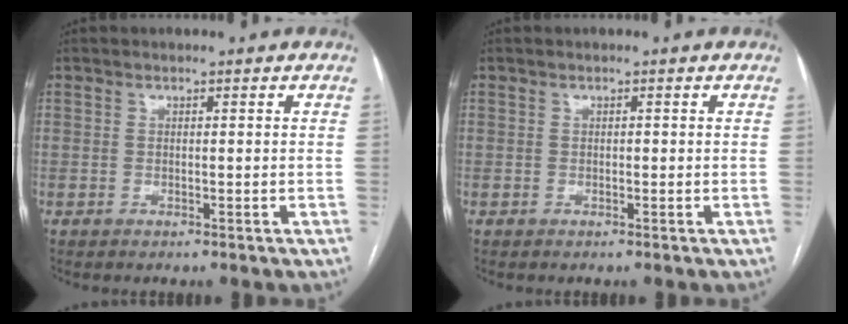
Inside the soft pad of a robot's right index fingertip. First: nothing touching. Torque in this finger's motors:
{"motor_torque": [0.56, 0.27, -0.02, 0.01]}